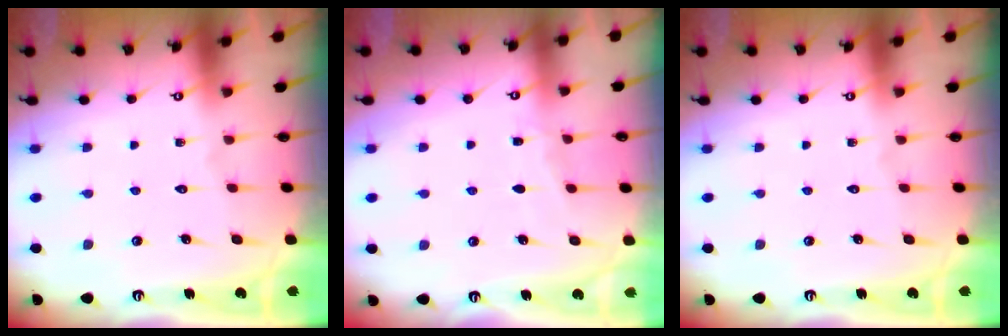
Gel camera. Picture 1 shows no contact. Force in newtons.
{"total": 3.6, "press": 3.5, "slide": 0.5}
{"total": 0.0}